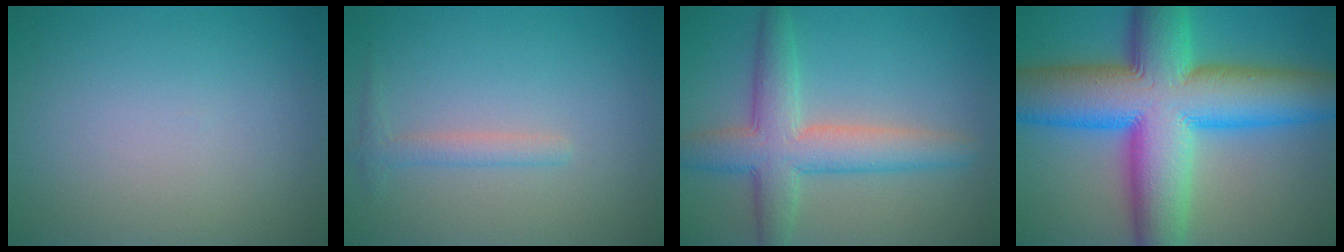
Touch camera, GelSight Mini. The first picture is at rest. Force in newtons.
{"total": 1.4, "press": 1.4, "slide": 0.1}
{"total": 6.0, "press": 6.0, "slide": 0.4}
{"total": 16.5, "press": 16.5, "slide": 0.2}